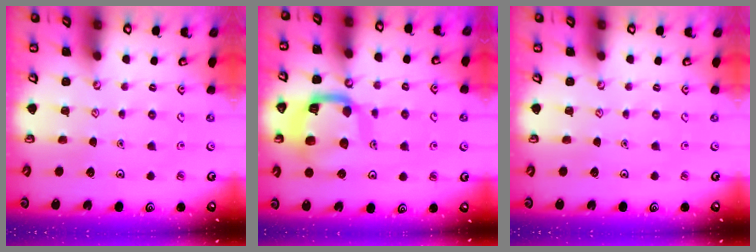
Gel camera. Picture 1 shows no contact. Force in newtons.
{"total": 14.0, "press": 14.0, "slide": 1.2}
{"total": 0.0}